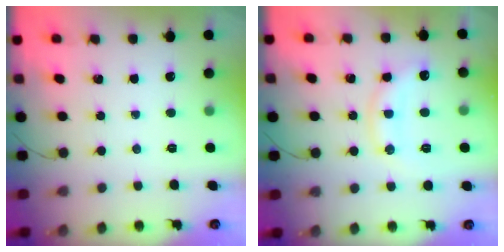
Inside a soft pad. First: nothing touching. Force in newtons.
{"total": 12.5, "press": 12.5, "slide": 0.4}